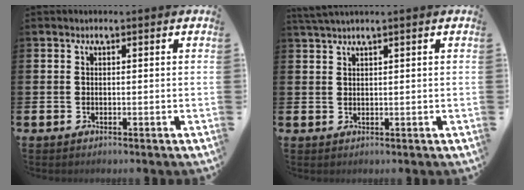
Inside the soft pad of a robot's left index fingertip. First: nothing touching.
{"total": 1.8, "force": [1.6, -0.4, 0.8], "torque": [-0.019, 0.002, 0.030]}